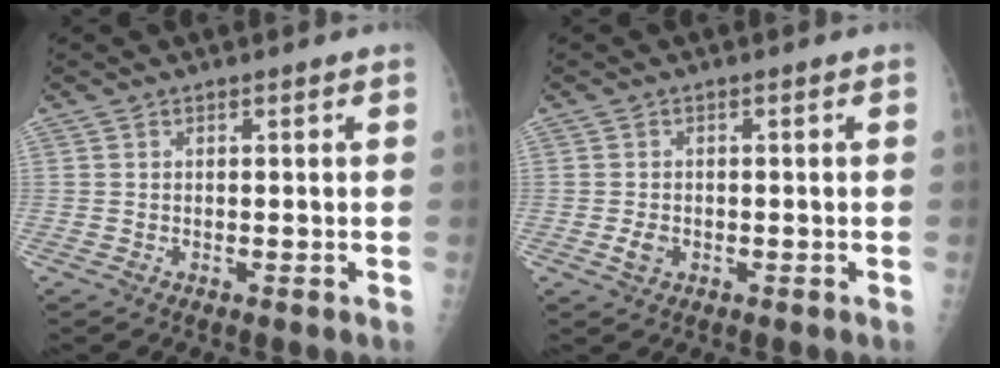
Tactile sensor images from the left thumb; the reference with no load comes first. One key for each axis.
{"total": 2.3, "fx": -0.8, "fy": 1.6, "fz": 1.4, "tx": -0.024, "ty": 0.004, "tz": -0.014}